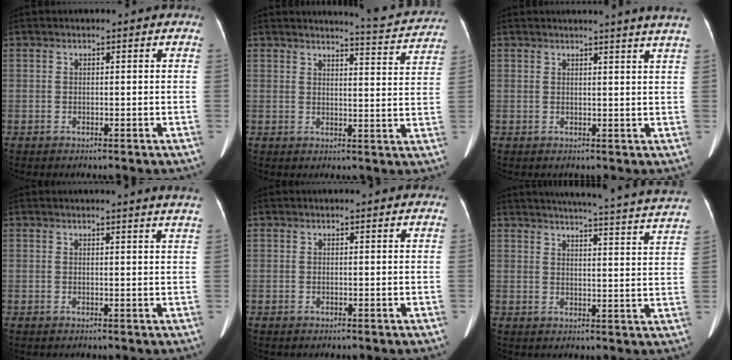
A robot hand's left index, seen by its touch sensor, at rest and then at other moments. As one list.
[{"total": 8.4, "force": [8.4, -0.3, 0.8], "torque": [-0.019, -0.030, 0.091]}, {"total": 6.0, "force": [5.3, -1.3, 2.6], "torque": [-0.028, -0.011, 0.042]}, {"total": 4.5, "force": [4.0, -0.9, 1.7], "torque": [-0.019, -0.007, 0.027]}, {"total": 1.0, "force": [0.9, 0.0, 0.3], "torque": [-0.008, 0.008, 0.012]}, {"total": 25.0, "force": [23.5, -0.2, 8.8], "torque": [-0.120, -0.067, 0.268]}]